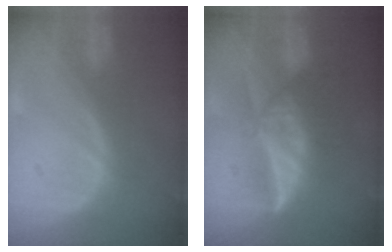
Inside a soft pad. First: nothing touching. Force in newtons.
{"total": 6.0, "press": 5.7, "slide": 1.9}